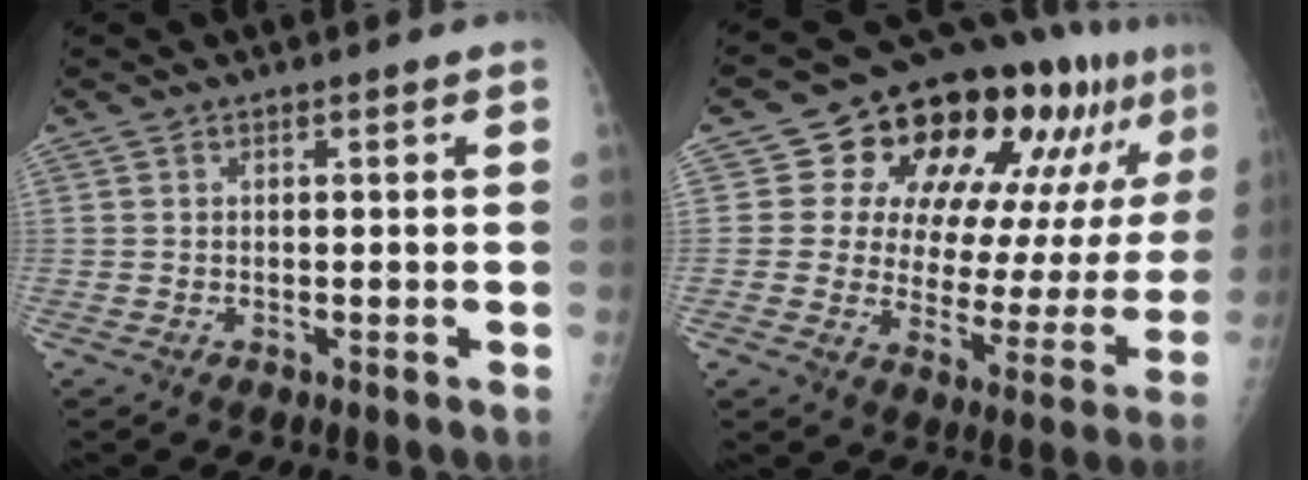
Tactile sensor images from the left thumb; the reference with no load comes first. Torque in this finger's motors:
{"motor_torque": [0.28, 0.25, -0.27, -0.30, 0.09]}